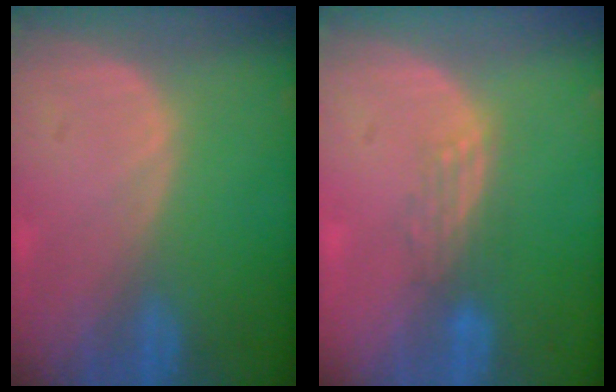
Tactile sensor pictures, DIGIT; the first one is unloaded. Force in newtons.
{"total": 2.8, "press": 2.4, "slide": 1.4}